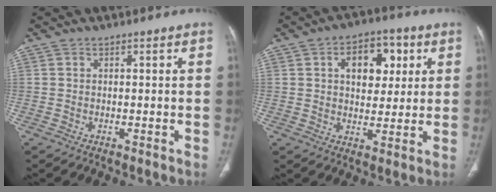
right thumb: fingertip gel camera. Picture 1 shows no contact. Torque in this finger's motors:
{"motor_torque": [0.23, 2.47, 1.12, 0.08, 0.04]}